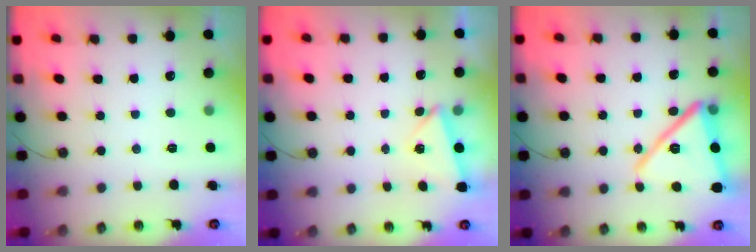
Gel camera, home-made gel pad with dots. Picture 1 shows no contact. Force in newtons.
{"total": 2.6, "press": 1.9, "slide": 1.8}
{"total": 17.5, "press": 16.8, "slide": 5.1}